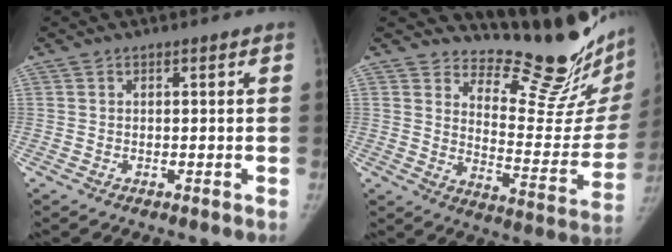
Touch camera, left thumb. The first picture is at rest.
{"total": 19.1, "force": [17.0, 4.7, 7.3], "torque": [-0.049, -0.176, 0.220]}